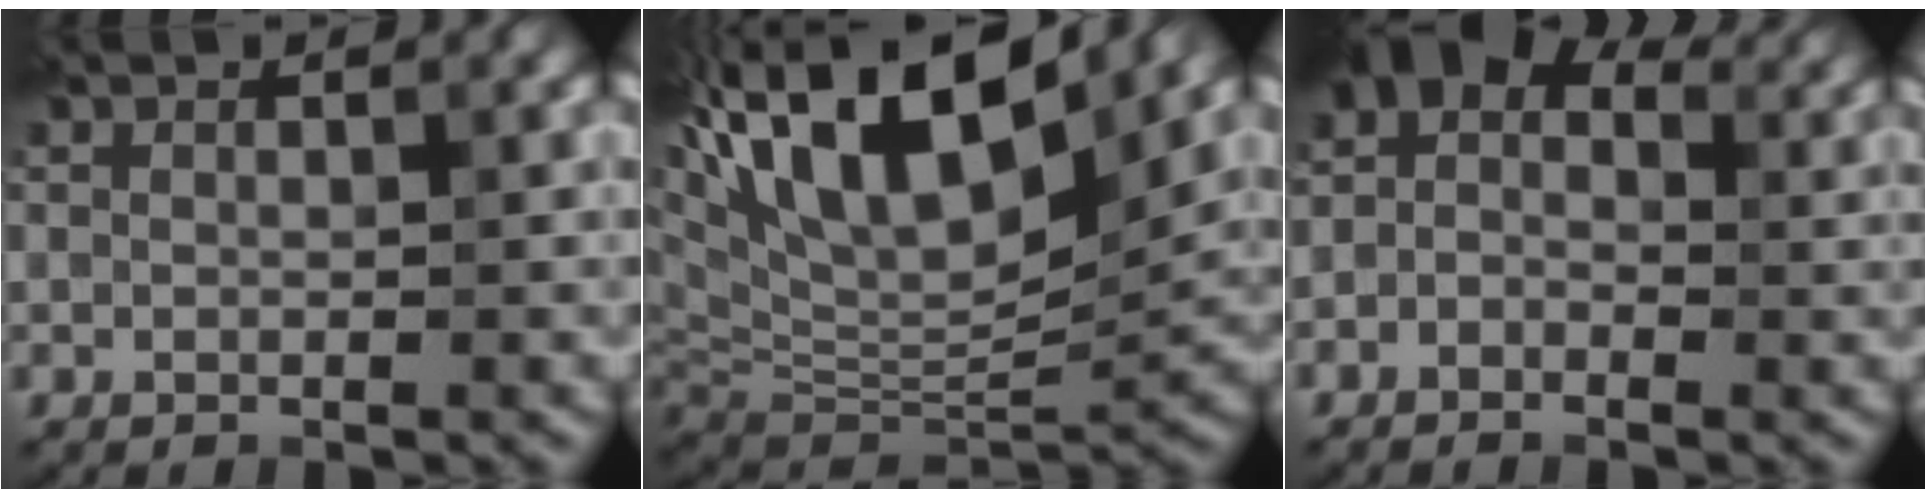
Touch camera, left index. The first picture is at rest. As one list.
[{"total": 17.7, "force": [8.4, 7.5, 13.7], "torque": [-0.258, 0.055, 0.135]}, {"total": 5.2, "force": [0.8, 3.8, 3.4], "torque": [-0.035, 0.016, -0.010]}]